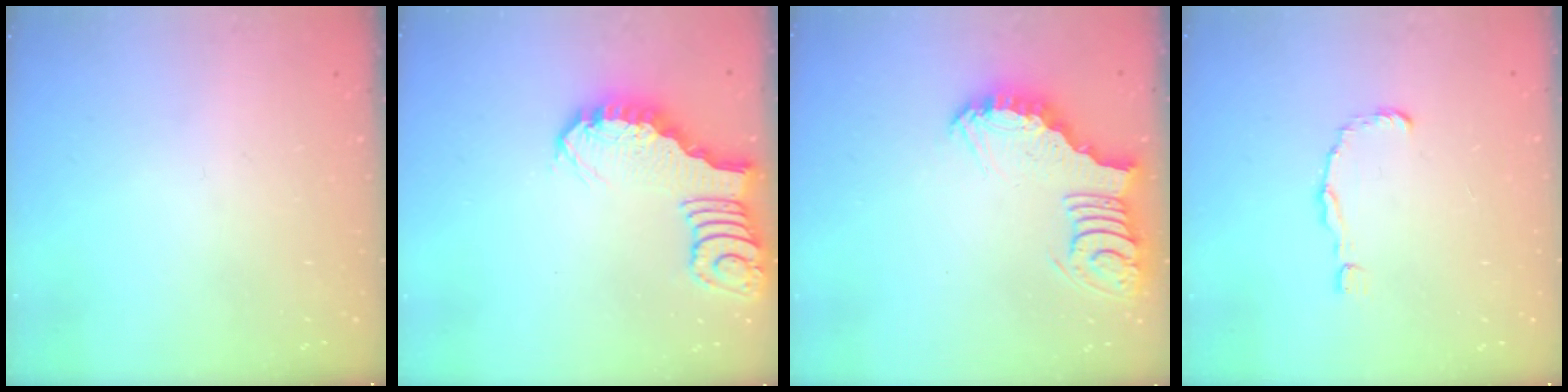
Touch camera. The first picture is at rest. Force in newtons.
{"total": 3.0, "press": 2.9, "slide": 0.4}
{"total": 4.8, "press": 4.8, "slide": 0.6}
{"total": 1.5, "press": 1.5, "slide": 0.1}